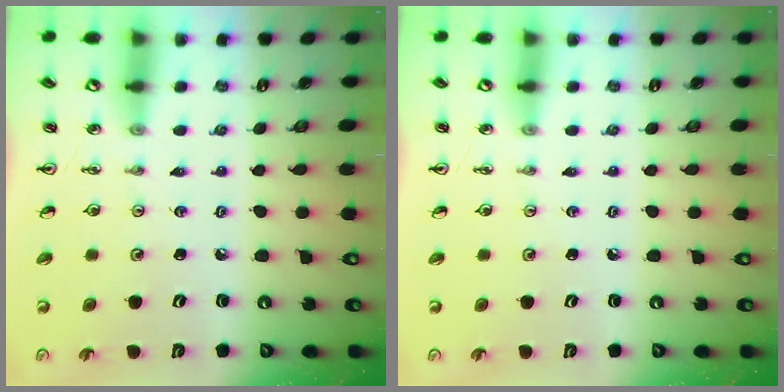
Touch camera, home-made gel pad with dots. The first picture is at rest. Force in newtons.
{"total": 0.0}